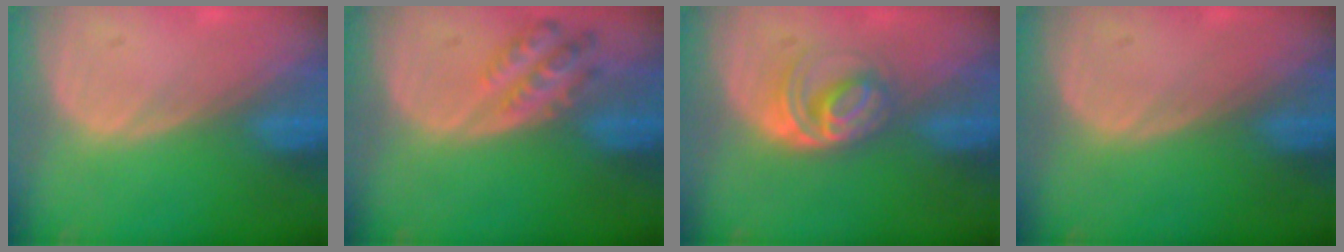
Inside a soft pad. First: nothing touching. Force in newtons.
{"total": 4.9, "press": 4.9, "slide": 0.4}
{"total": 5.9, "press": 5.2, "slide": 2.7}
{"total": 0.0}